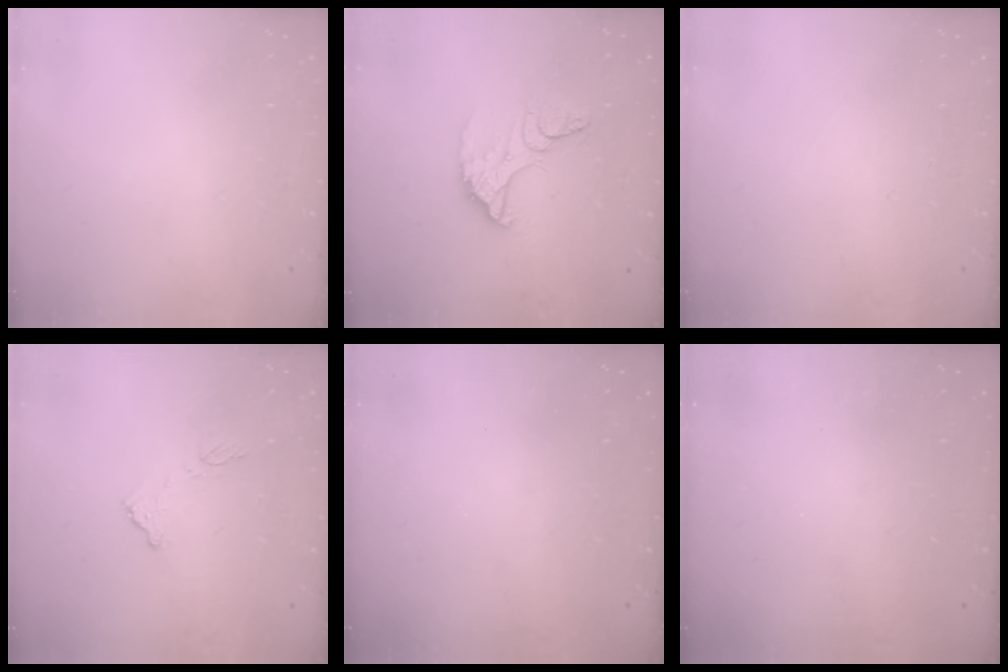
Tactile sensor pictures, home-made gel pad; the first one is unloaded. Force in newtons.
{"total": 11.9, "press": 11.8, "slide": 1.2}
{"total": 0.0}
{"total": 8.2, "press": 8.2, "slide": 0.4}
{"total": 3.1, "press": 3.1, "slide": 0.1}
{"total": 3.2, "press": 3.2, "slide": 0.1}